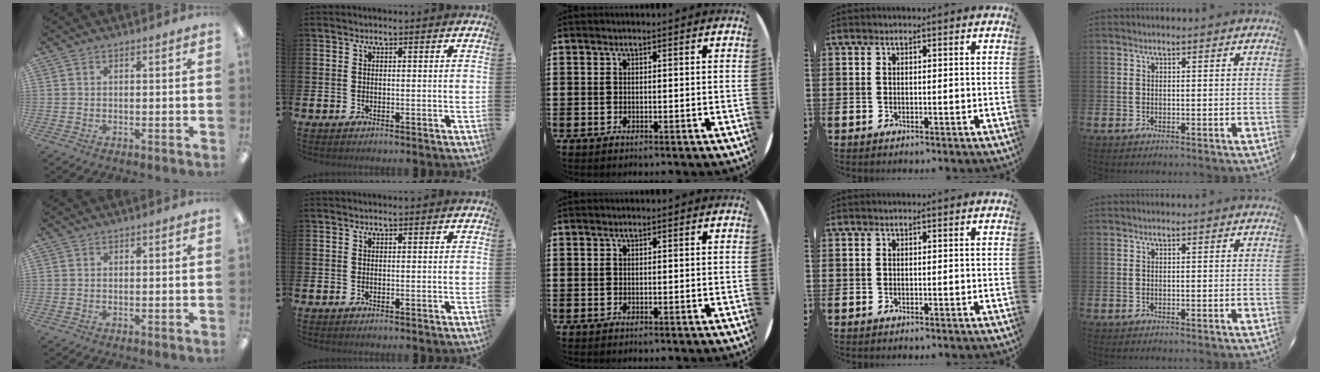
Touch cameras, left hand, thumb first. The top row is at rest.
{}